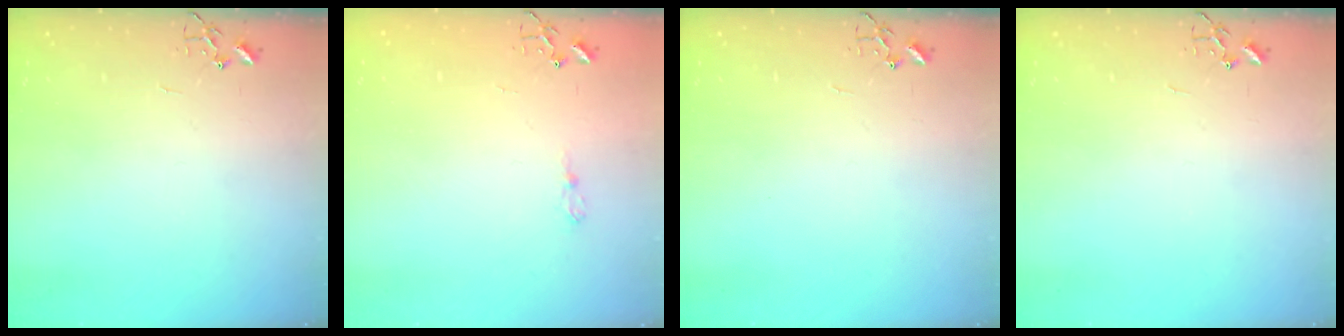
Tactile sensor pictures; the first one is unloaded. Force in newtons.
{"total": 6.5, "press": 6.5, "slide": 0.6}
{"total": 0.0}
{"total": 0.0}